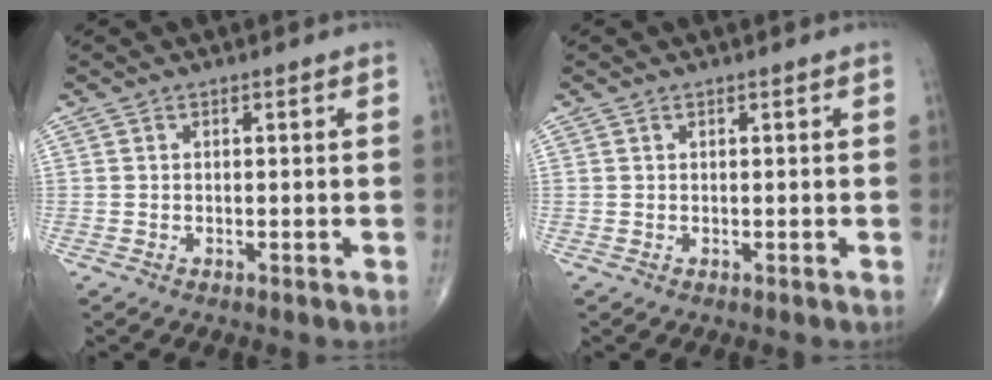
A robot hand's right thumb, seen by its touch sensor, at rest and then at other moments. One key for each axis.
{"total": 0.0}